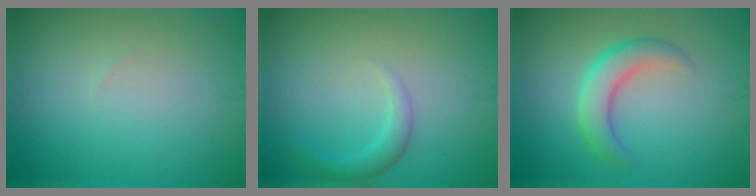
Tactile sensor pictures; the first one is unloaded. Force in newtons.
{"total": 1.9, "press": 1.9, "slide": 0.1}
{"total": 3.5, "press": 3.5, "slide": 0.1}